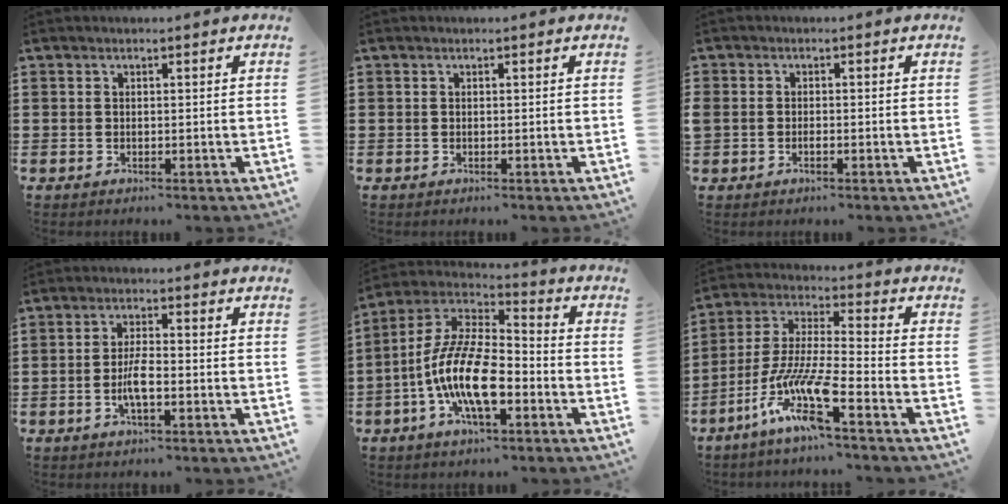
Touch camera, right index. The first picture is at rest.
{"total": 0.0}
{"total": 1.0, "force": [-0.5, 0.6, 0.6], "torque": [-0.014, -0.002, -0.008]}
{"total": 4.1, "force": [-1.3, 1.0, 3.7], "torque": [-0.078, 0.000, -0.027]}
{"total": 13.0, "force": [-5.2, 4.8, 11.0], "torque": [-0.252, -0.011, -0.105]}
{"total": 11.3, "force": [-7.6, 1.1, 8.3], "torque": [-0.200, -0.018, -0.161]}